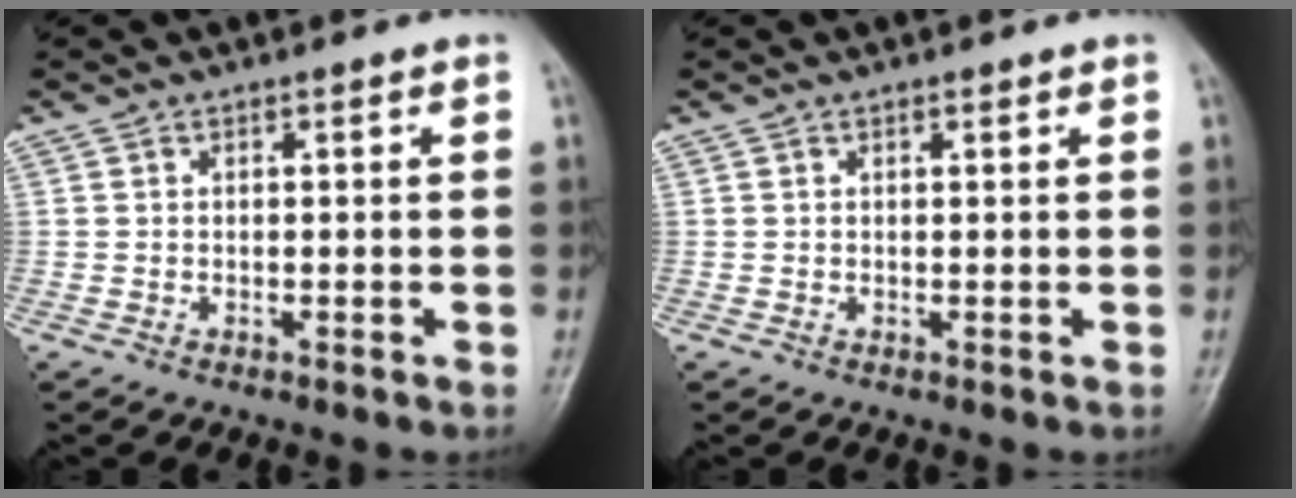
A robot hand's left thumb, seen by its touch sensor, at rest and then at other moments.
{"total": 0.7, "force": [0.4, 0.2, 0.5], "torque": [-0.009, -0.002, 0.006]}